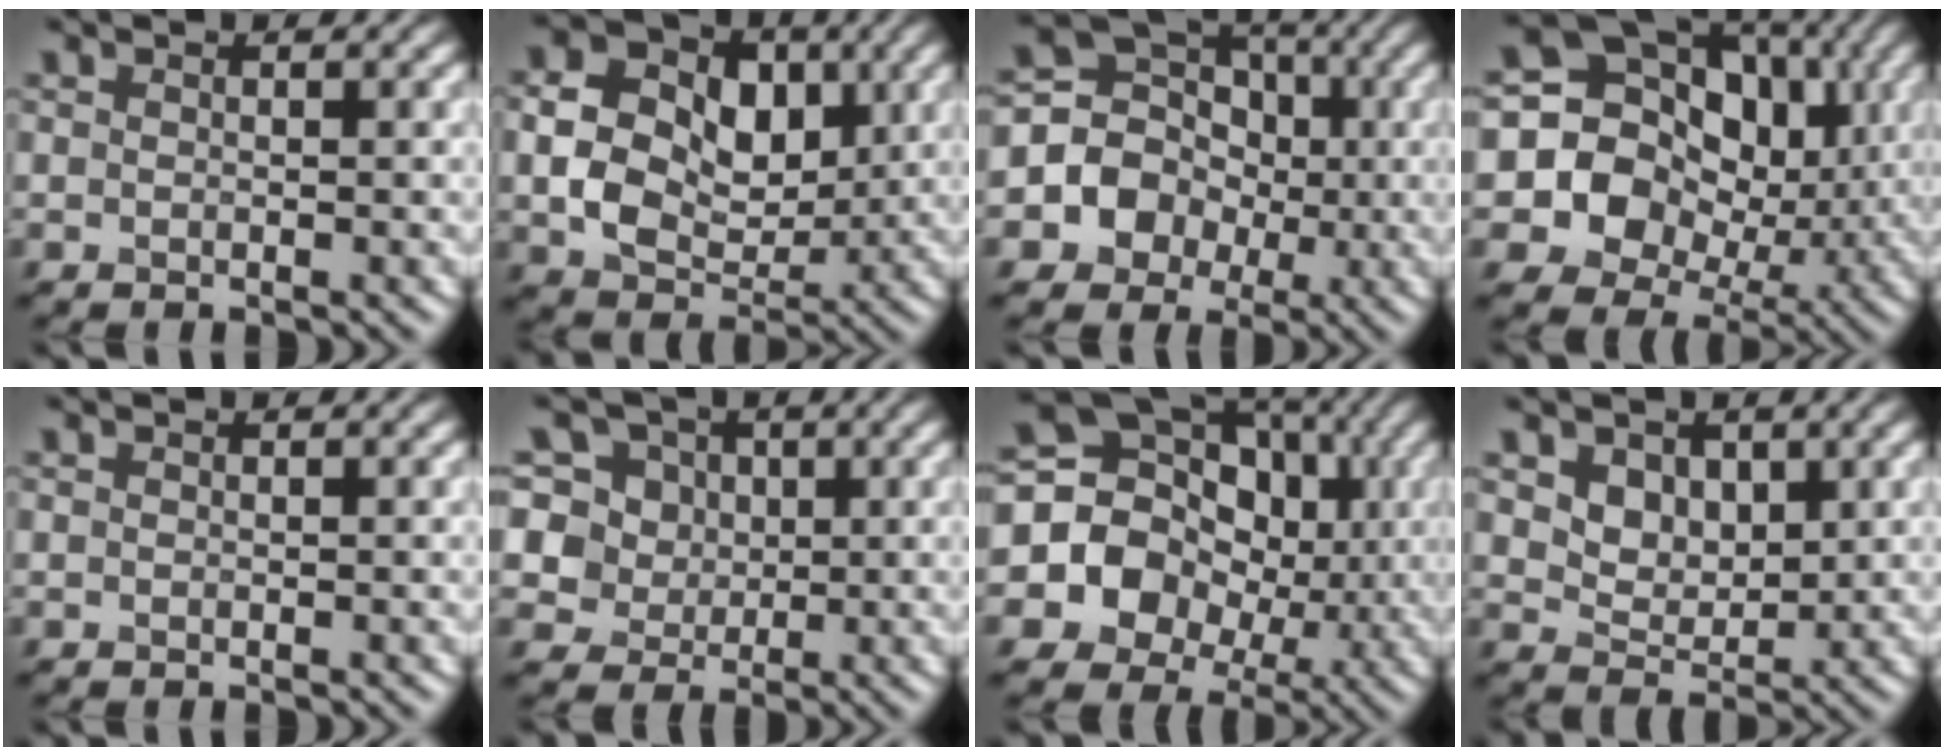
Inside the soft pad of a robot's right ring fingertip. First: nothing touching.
{"total": 7.3, "force": [0.6, 5.5, 4.7], "torque": [-0.091, 0.000, 0.010]}
{"total": 8.4, "force": [-1.1, 7.9, 2.9], "torque": [-0.052, 0.021, -0.046]}
{"total": 15.1, "force": [1.2, 13.5, 6.6], "torque": [-0.151, 0.006, 0.005]}
{"total": 0.0}
{"total": 12.0, "force": [5.7, 9.0, 5.5], "torque": [-0.130, 0.032, 0.081]}
{"total": 15.9, "force": [0.4, 14.4, 6.8], "torque": [-0.146, 0.025, -0.023]}
{"total": 3.6, "force": [1.9, 2.5, 1.8], "torque": [-0.047, -0.017, 0.047]}